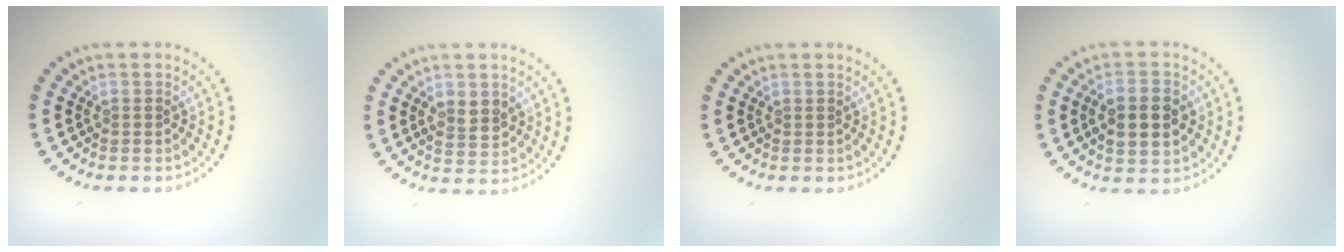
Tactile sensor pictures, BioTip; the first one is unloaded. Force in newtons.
{"total": 2.4, "press": 2.4, "slide": 0.3}
{"total": 0.0}
{"total": 4.6, "press": 4.6, "slide": 0.3}